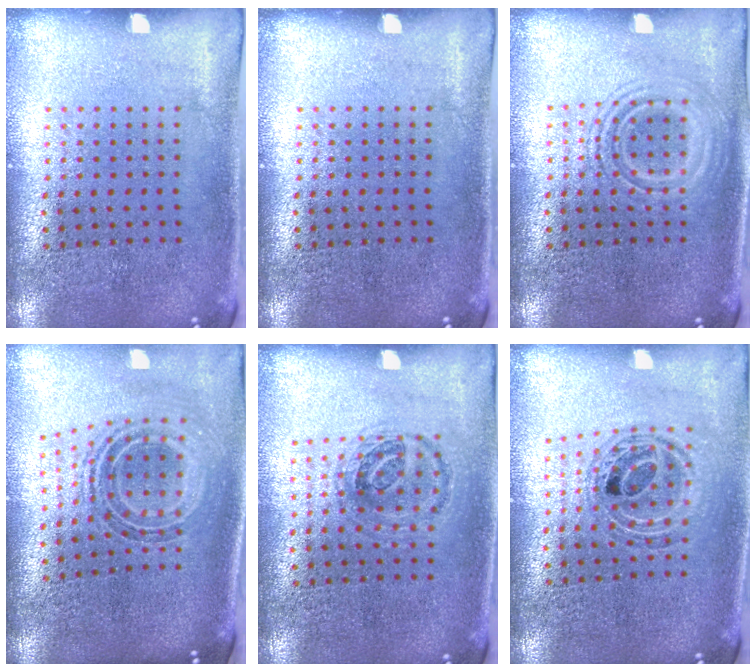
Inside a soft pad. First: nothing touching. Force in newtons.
{"total": 0.0}
{"total": 2.6, "press": 2.6, "slide": 0.4}
{"total": 0.9, "press": 0.8, "slide": 0.5}
{"total": 1.0, "press": 0.9, "slide": 0.2}
{"total": 0.9, "press": 0.9, "slide": 0.2}